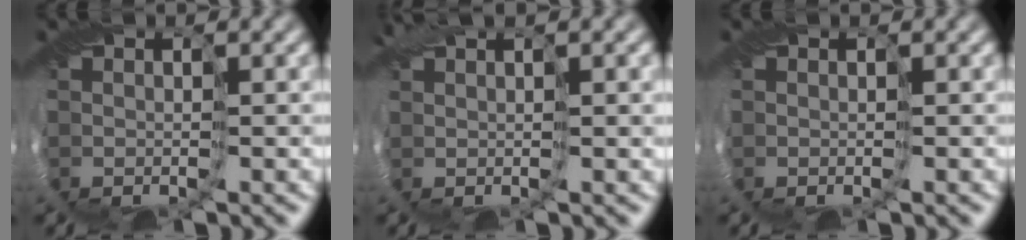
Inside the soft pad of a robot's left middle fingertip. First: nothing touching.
{"total": 4.7, "force": [2.5, 1.1, 3.8], "torque": [-0.069, 0.015, 0.052]}
{"total": 0.0}